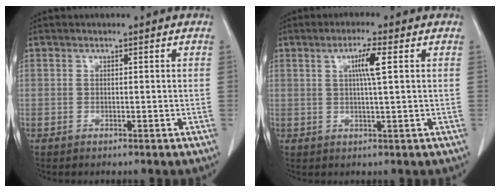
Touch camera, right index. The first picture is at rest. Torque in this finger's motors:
{"motor_torque": [0.51, 0.23, 0.10, 0.05]}